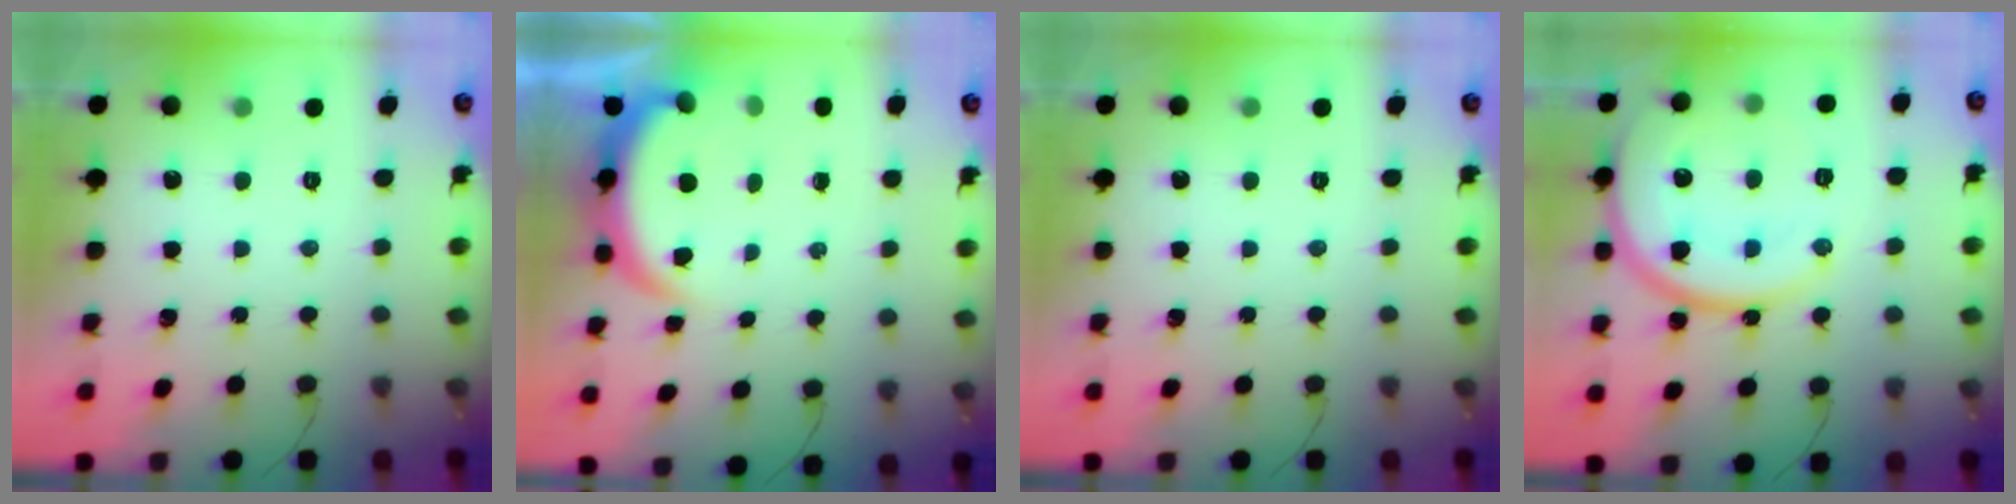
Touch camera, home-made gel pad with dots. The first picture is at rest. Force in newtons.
{"total": 4.7, "press": 4.7, "slide": 0.4}
{"total": 0.0}
{"total": 17.6, "press": 17.5, "slide": 1.8}